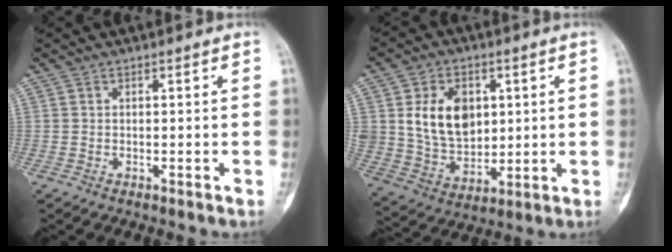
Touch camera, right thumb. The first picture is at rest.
{"total": 14.1, "force": [3.1, 10.4, 9.0], "torque": [-0.113, -0.015, 0.071]}